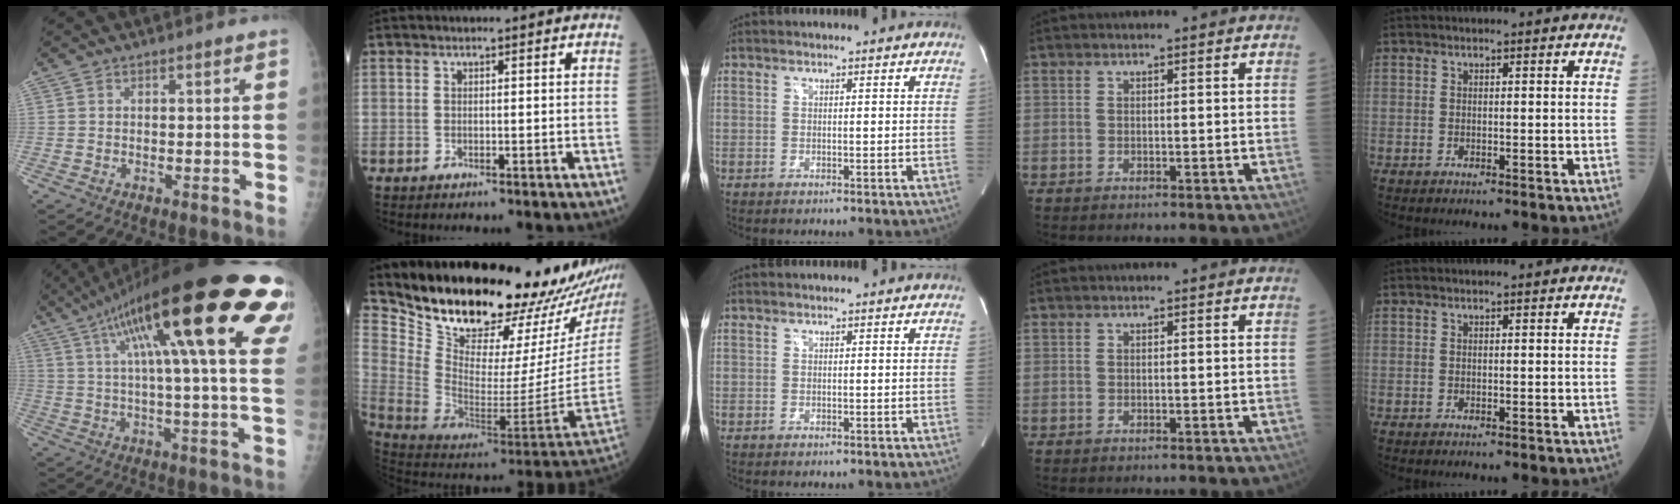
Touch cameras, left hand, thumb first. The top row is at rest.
{"thumb": {"total": 32.8, "force": [15.3, 6.0, 28.5], "torque": [-0.348, 0.021, 0.227]}, "index": {"total": 28.3, "force": [24.8, 2.8, 13.3], "torque": [-0.225, -0.115, 0.365]}}